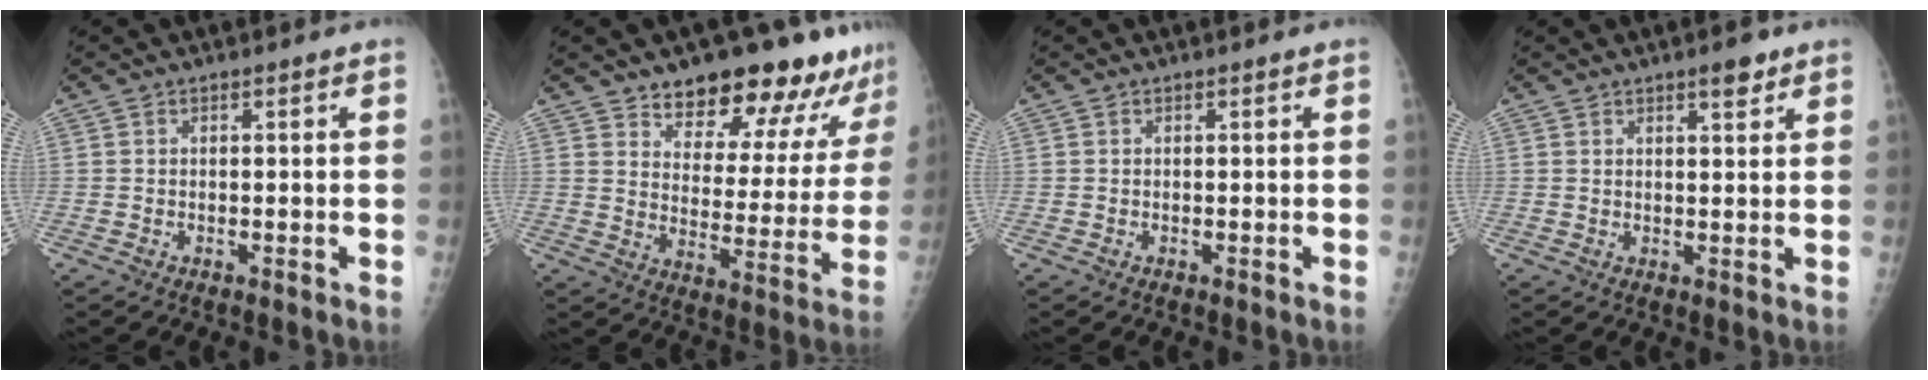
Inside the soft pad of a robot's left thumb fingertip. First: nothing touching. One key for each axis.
{"total": 18.5, "fx": 15.2, "fy": 6.7, "fz": 8.0, "tx": -0.055, "ty": -0.098, "tz": 0.204}
{"total": 0.0}
{"total": 3.2, "fx": 2.1, "fy": 1.0, "fz": 2.1, "tx": -0.022, "ty": -0.011, "tz": 0.029}